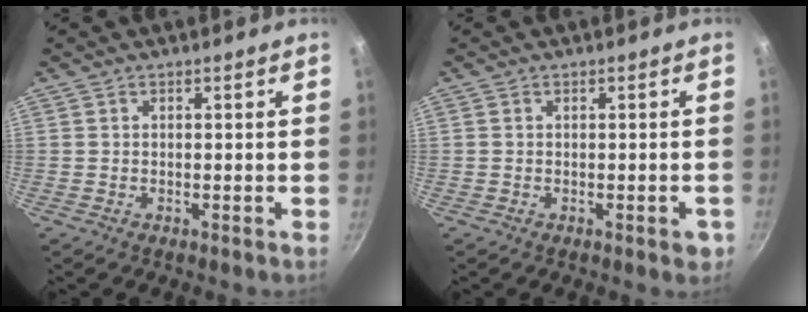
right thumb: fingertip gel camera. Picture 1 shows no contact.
{"total": 2.3, "force": [-0.9, 0.9, 1.9], "torque": [-0.014, 0.003, -0.011]}